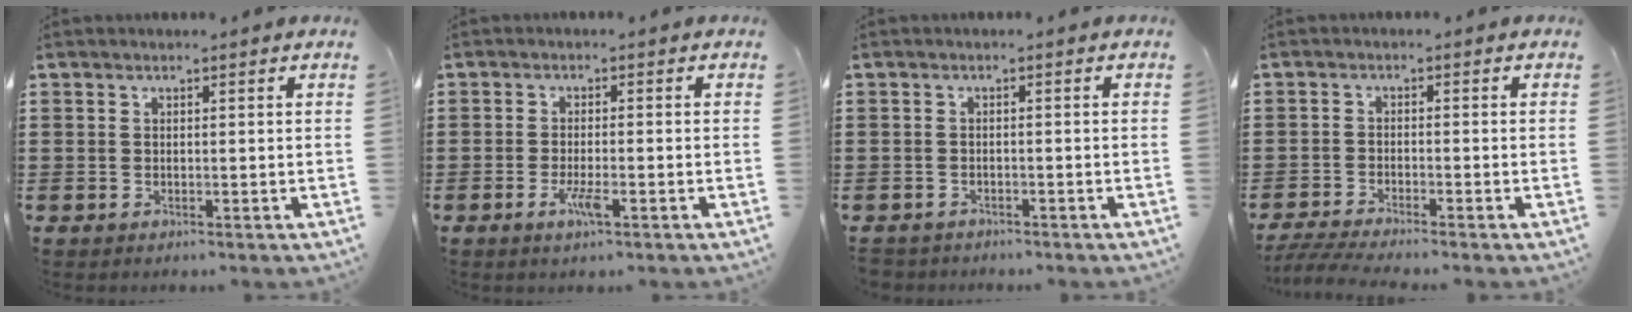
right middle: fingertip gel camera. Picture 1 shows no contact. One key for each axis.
{"total": 3.2, "fx": -1.4, "fy": 0.6, "fz": 2.8, "tx": -0.059, "ty": -0.005, "tz": -0.029}
{"total": 1.1, "fx": -1.1, "fy": 0.3, "fz": 0.0, "tx": -0.005, "ty": 0.001, "tz": -0.024}
{"total": 3.0, "fx": -2.7, "fy": -0.2, "fz": 1.3, "tx": -0.035, "ty": -0.009, "tz": -0.059}